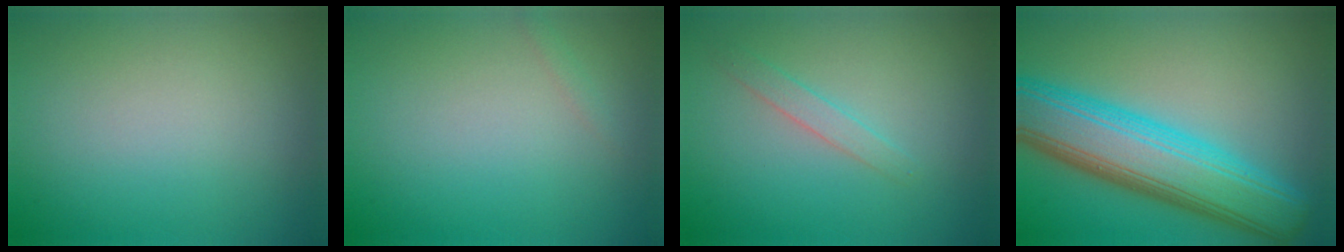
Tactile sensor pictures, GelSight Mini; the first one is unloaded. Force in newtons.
{"total": 0.5, "press": 0.5, "slide": 0.0}
{"total": 1.4, "press": 1.4, "slide": 0.1}
{"total": 10.6, "press": 10.6, "slide": 0.2}